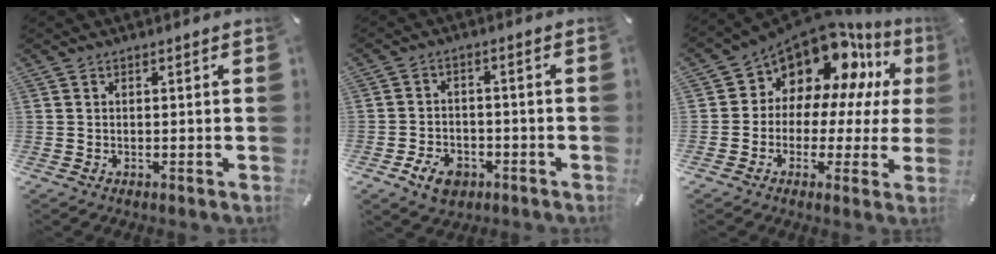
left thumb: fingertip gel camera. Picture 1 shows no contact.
{"total": 6.0, "force": [-3.2, 4.4, 2.6], "torque": [-0.057, 0.015, -0.058]}
{"total": 13.0, "force": [8.9, 7.7, 5.4], "torque": [-0.110, -0.082, 0.156]}